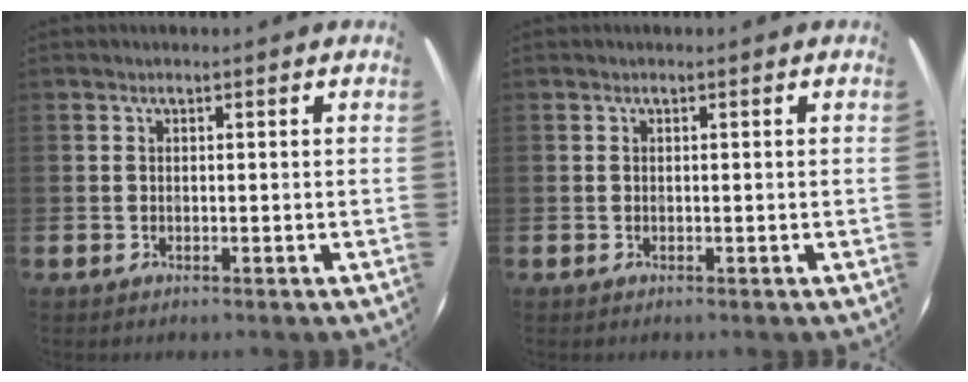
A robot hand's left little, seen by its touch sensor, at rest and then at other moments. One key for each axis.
{"total": 0.0}